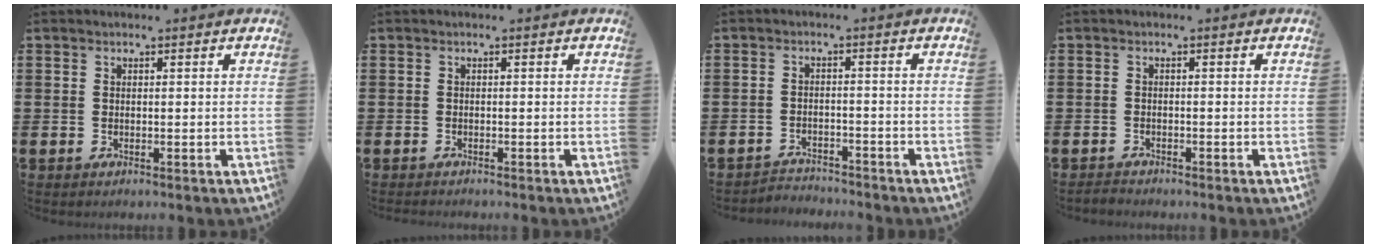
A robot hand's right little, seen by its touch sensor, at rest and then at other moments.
{"total": 0.0}
{"total": 2.3, "force": [-2.3, 0.2, -0.3], "torque": [-0.004, 0.002, -0.051]}
{"total": 0.8, "force": [-0.8, 0.2, 0.1], "torque": [-0.005, 0.000, -0.016]}